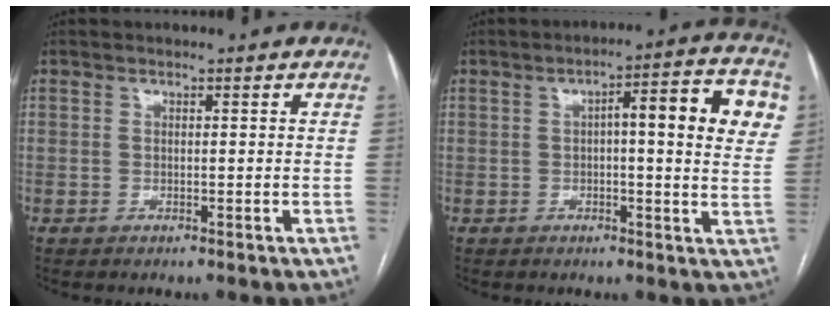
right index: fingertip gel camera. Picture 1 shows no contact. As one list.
[{"total": 11.8, "force": [2.6, 2.0, 11.3], "torque": [-0.143, 0.026, 0.026]}]